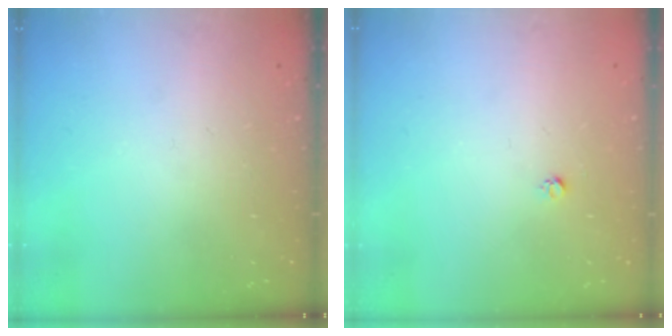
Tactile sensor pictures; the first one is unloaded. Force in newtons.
{"total": 2.7, "press": 2.7, "slide": 0.3}